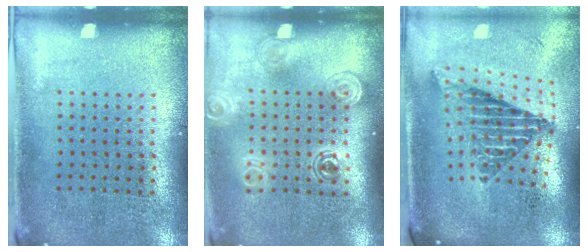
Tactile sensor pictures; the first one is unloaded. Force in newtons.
{"total": 1.5, "press": 1.3, "slide": 0.9}
{"total": 2.5, "press": 1.7, "slide": 1.9}